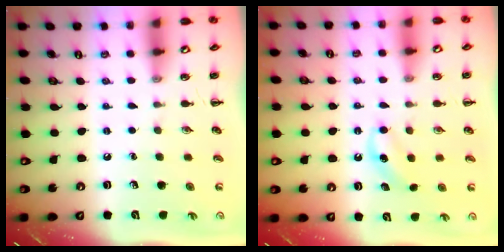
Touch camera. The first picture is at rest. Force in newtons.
{"total": 5.4, "press": 5.2, "slide": 1.5}